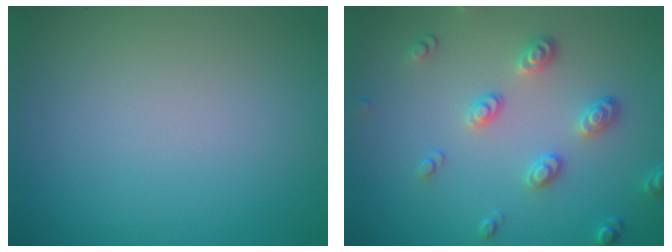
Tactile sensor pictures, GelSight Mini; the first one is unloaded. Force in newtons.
{"total": 3.2, "press": 2.8, "slide": 1.6}